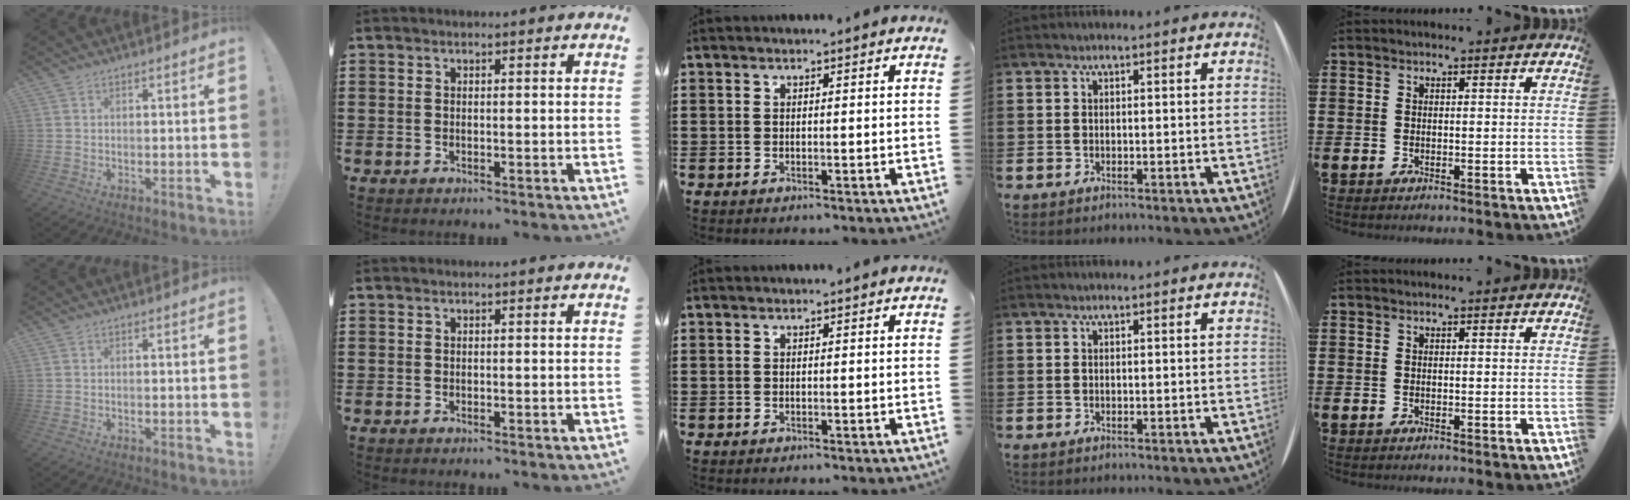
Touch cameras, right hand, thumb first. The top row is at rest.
{}